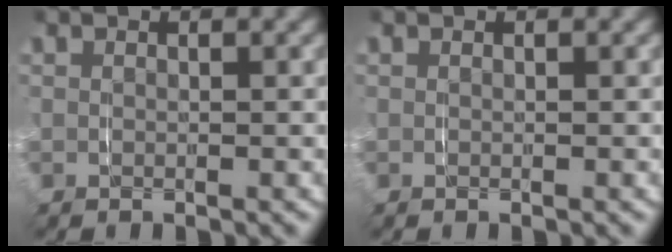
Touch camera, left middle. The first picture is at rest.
{"total": 0.0}